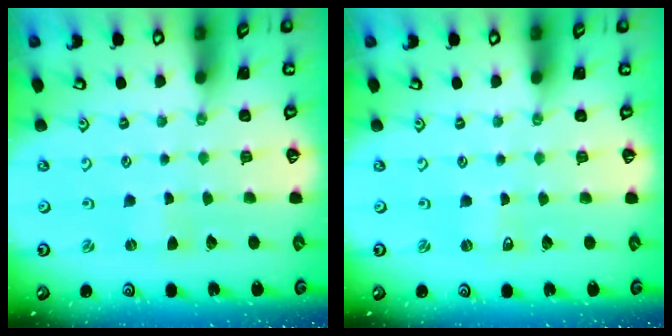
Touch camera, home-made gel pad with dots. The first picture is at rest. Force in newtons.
{"total": 0.0}